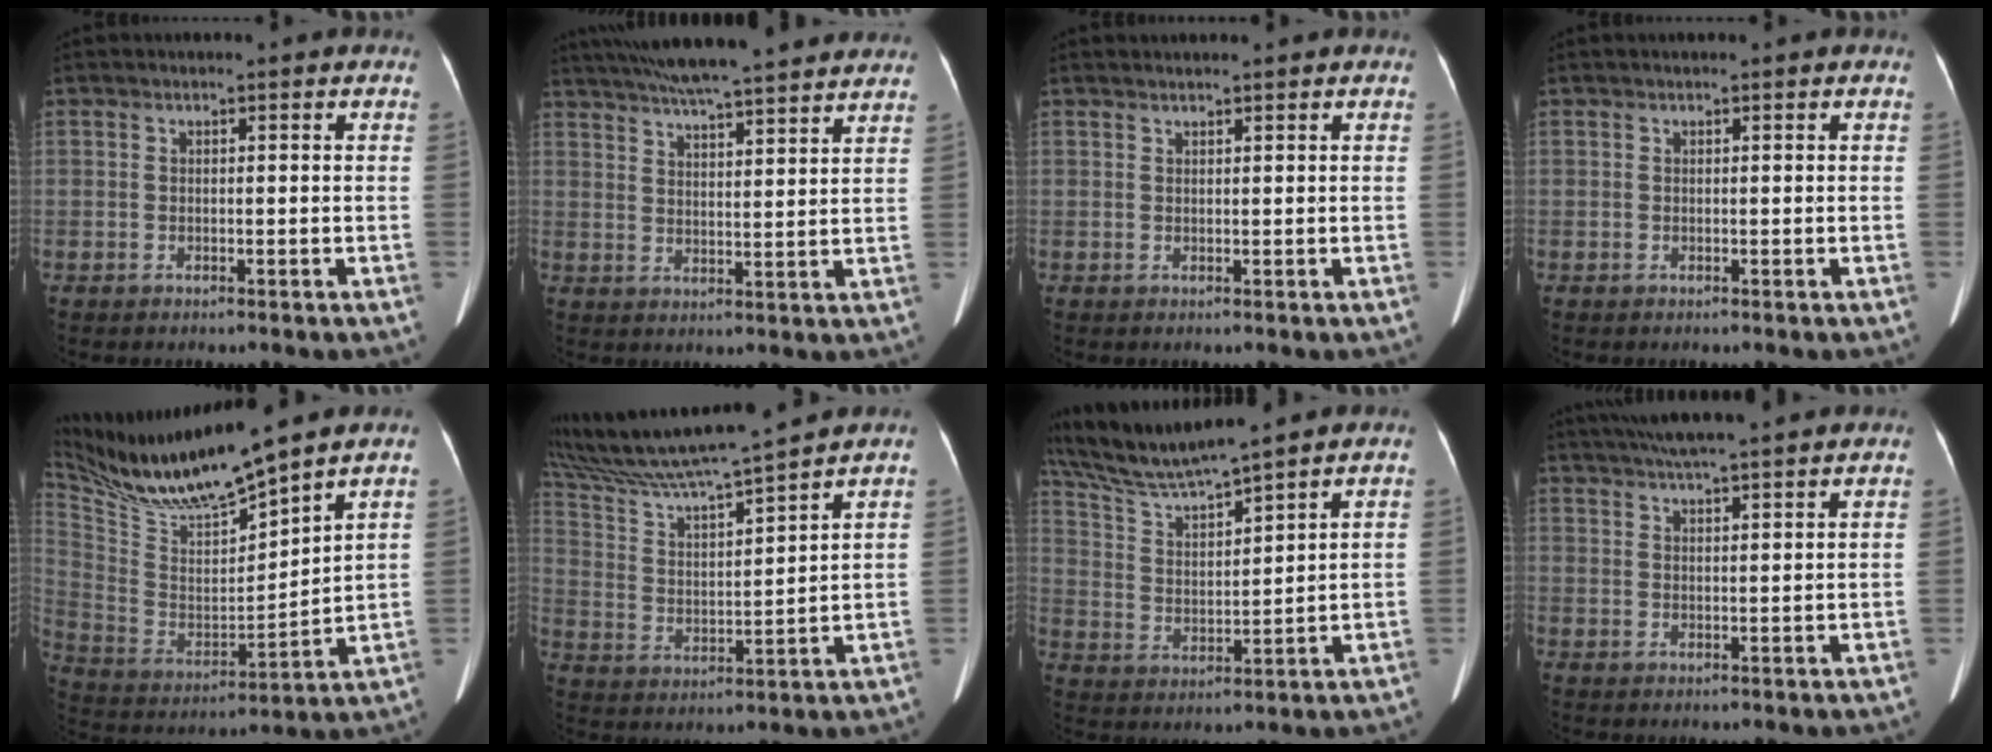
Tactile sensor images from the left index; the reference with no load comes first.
{"total": 21.2, "force": [18.7, 1.4, 10.0], "torque": [-0.168, 0.028, 0.262]}
{"total": 1.9, "force": [1.8, 0.0, 0.5], "torque": [-0.007, 0.020, 0.034]}
{"total": 0.9, "force": [0.8, 0.0, 0.4], "torque": [-0.007, 0.018, 0.016]}
{"total": 16.2, "force": [14.3, 0.1, 7.7], "torque": [-0.163, -0.008, 0.277]}
{"total": 16.0, "force": [14.3, -0.9, 7.1], "torque": [-0.142, 0.006, 0.251]}
{"total": 12.1, "force": [11.0, -1.0, 4.9], "torque": [-0.109, 0.015, 0.215]}
{"total": 12.7, "force": [11.2, 0.3, 6.0], "torque": [-0.106, 0.031, 0.163]}